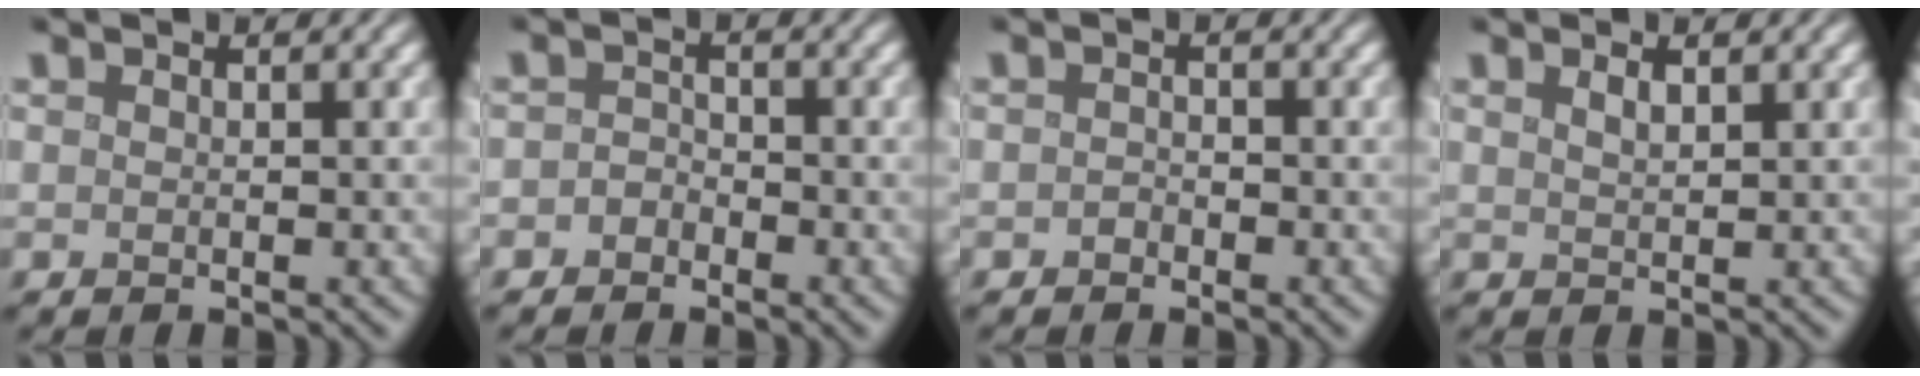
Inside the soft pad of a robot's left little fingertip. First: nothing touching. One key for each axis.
{"total": 1.5, "fx": -1.1, "fy": 1.0, "fz": 0.2, "tx": -0.003, "ty": 0.006, "tz": -0.025}
{"total": 0.9, "fx": -0.7, "fy": 0.5, "fz": 0.2, "tx": -0.006, "ty": 0.000, "tz": -0.013}
{"total": 1.2, "fx": 0.8, "fy": 0.3, "fz": 0.8, "tx": -0.018, "ty": 0.002, "tz": 0.019}